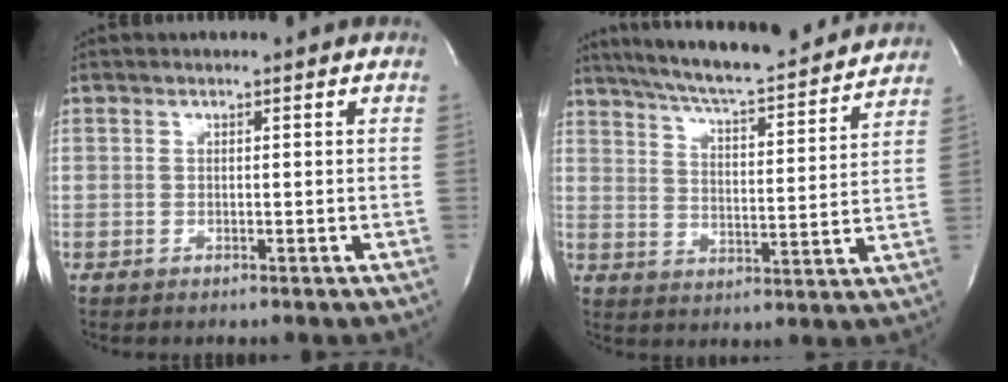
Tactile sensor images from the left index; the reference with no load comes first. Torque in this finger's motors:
{"motor_torque": [-0.12, -0.18, 0.44, 0.12]}